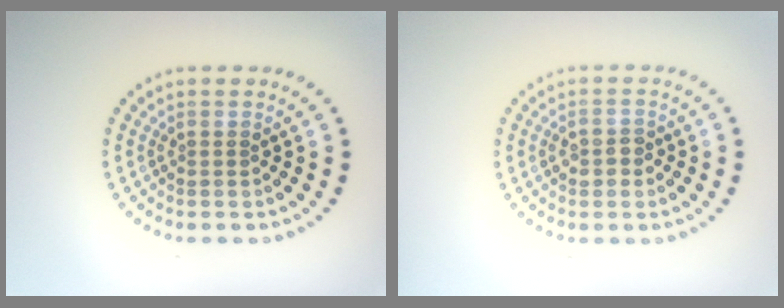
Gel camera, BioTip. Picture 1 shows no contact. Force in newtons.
{"total": 1.6, "press": 1.6, "slide": 0.2}